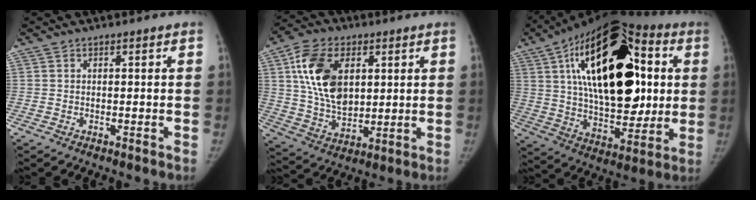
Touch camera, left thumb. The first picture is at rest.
{"total": 16.3, "force": [4.4, 10.6, 11.6], "torque": [-0.183, -0.015, 0.085]}
{"total": 33.8, "force": [7.7, 17.9, 27.7], "torque": [-0.427, 0.018, 0.123]}